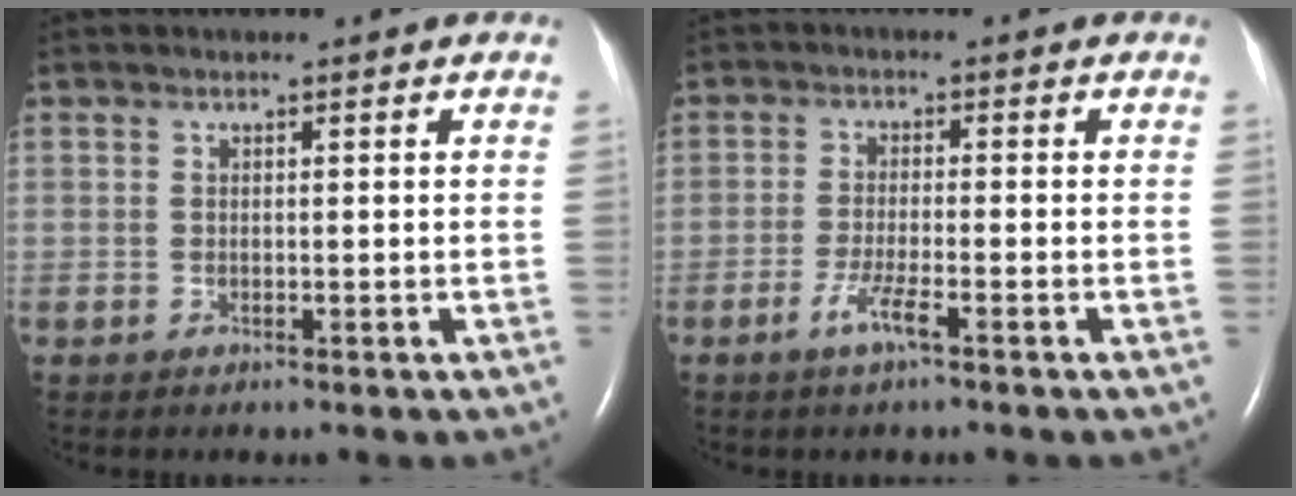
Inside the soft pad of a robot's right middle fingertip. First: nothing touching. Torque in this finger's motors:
{"motor_torque": [0.45, -0.38, 0.07, 0.03]}